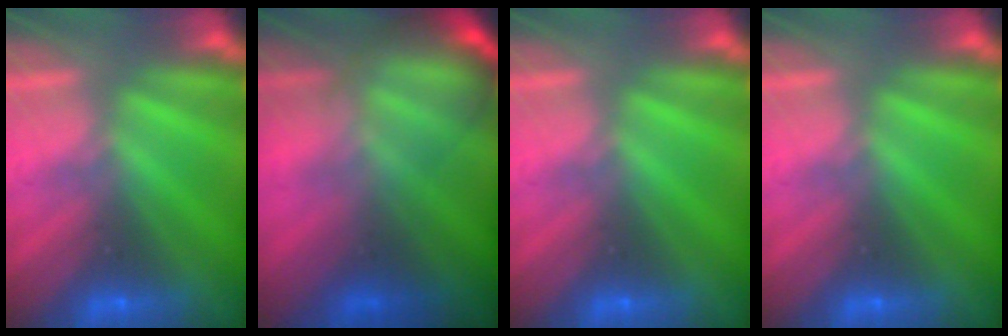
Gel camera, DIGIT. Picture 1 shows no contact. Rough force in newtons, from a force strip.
{"total": 5.9}
{"total": 0.0}
{"total": 0.0}